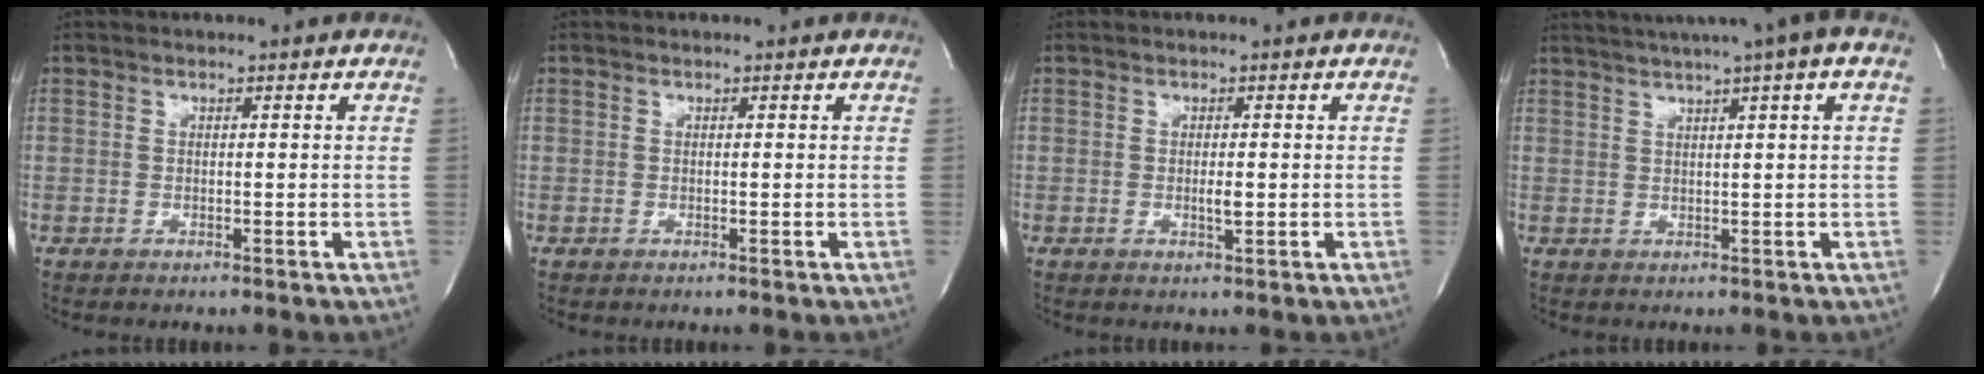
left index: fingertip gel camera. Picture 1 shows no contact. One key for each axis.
{"total": 0.0}
{"total": 1.4, "fx": -0.2, "fy": 0.3, "fz": 1.4, "tx": -0.023, "ty": -0.002, "tz": -0.003}
{"total": 9.7, "fx": 6.5, "fy": -0.6, "fz": 7.2, "tx": -0.119, "ty": 0.032, "tz": 0.083}